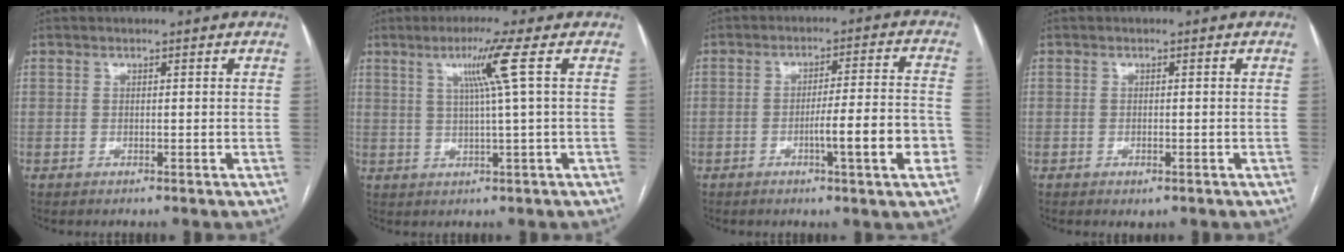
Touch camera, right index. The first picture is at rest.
{"total": 6.0, "force": [2.0, -1.9, 5.3], "torque": [-0.103, 0.000, 0.041]}
{"total": 9.7, "force": [-3.2, 0.1, 9.2], "torque": [-0.133, 0.003, -0.048]}
{"total": 1.1, "force": [-0.6, 0.5, 0.8], "torque": [-0.011, -0.002, -0.003]}